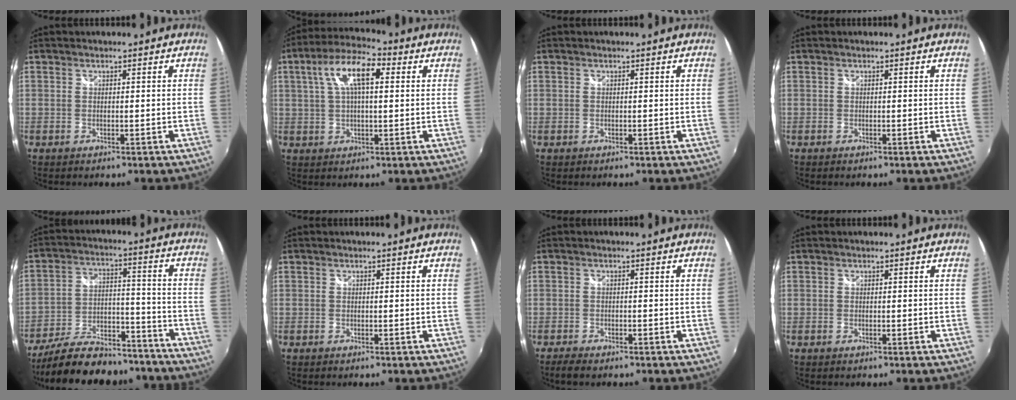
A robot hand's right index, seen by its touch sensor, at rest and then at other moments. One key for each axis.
{"total": 10.5, "fx": 3.2, "fy": 3.9, "fz": 9.2, "tx": -0.172, "ty": 0.027, "tz": 0.052}
{"total": 0.0}
{"total": 0.0}
{"total": 23.3, "fx": -19.6, "fy": 8.2, "fz": 9.7, "tx": -0.186, "ty": 0.016, "tz": -0.271}
{"total": 0.0}
{"total": 3.1, "fx": -2.5, "fy": 0.9, "fz": 1.7, "tx": -0.040, "ty": -0.012, "tz": -0.045}
{"total": 0.0}